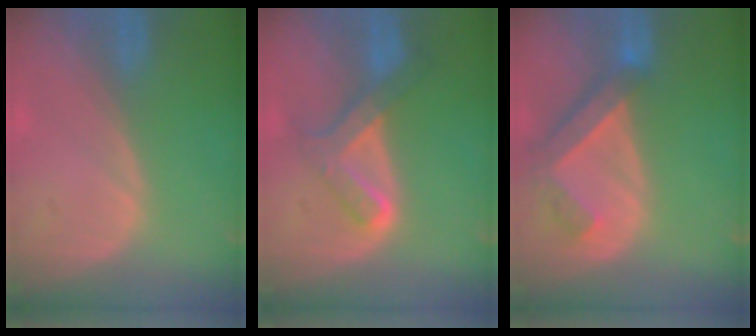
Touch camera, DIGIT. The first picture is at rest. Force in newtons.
{"total": 6.4, "press": 6.0, "slide": 2.1}
{"total": 6.4, "press": 5.8, "slide": 2.8}